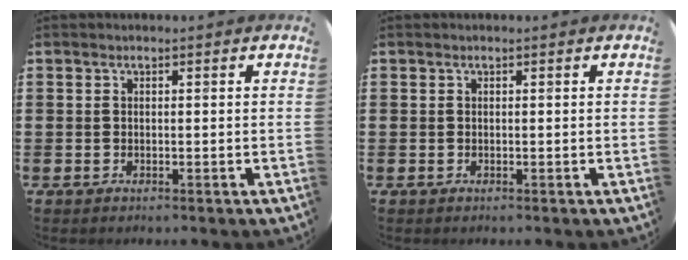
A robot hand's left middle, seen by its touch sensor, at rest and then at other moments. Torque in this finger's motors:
{"motor_torque": [0.00, 0.00, 0.00, 0.00]}